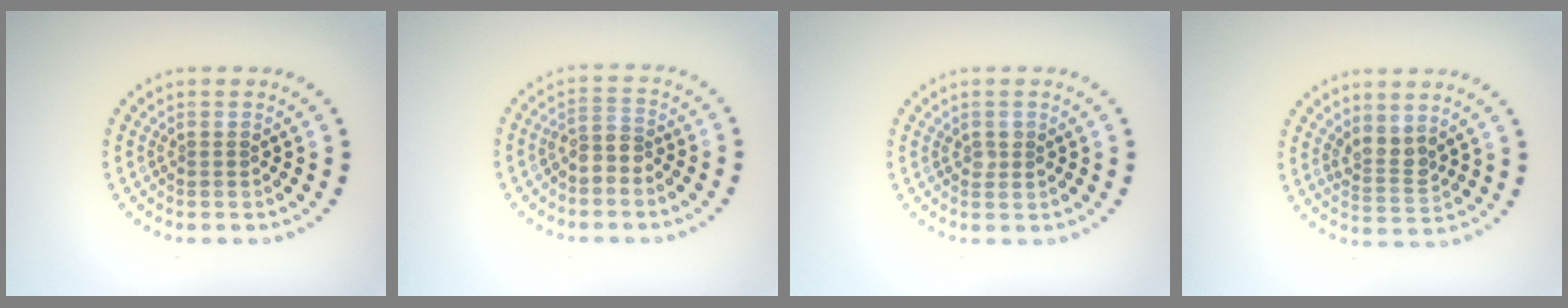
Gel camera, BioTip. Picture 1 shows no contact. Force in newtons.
{"total": 2.2, "press": 1.8, "slide": 1.2}
{"total": 1.0, "press": 1.0, "slide": 0.0}
{"total": 2.3, "press": 1.9, "slide": 1.3}